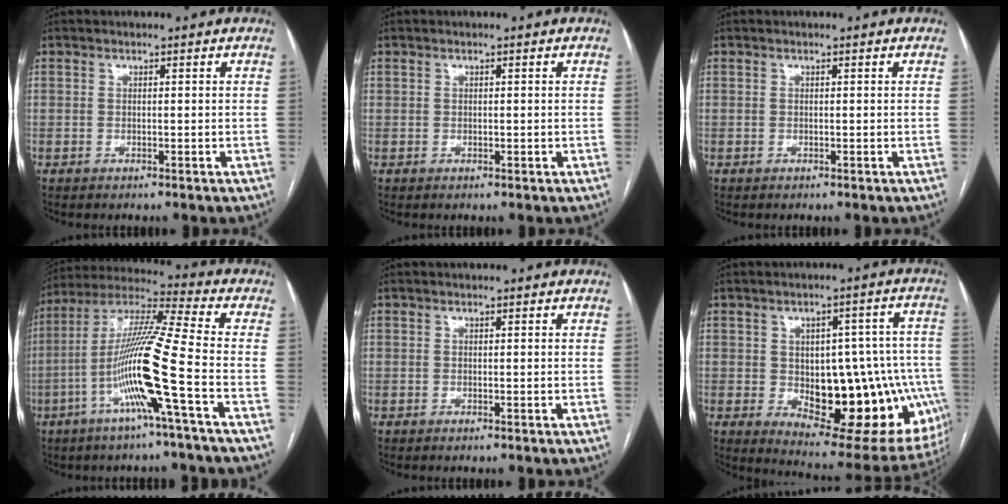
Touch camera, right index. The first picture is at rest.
{"total": 0.0}
{"total": 0.0}
{"total": 15.0, "force": [-4.8, -1.6, 14.1], "torque": [-0.271, 0.000, -0.099]}
{"total": 0.0}
{"total": 22.7, "force": [-4.6, 10.9, 19.4], "torque": [-0.181, 0.026, -0.031]}